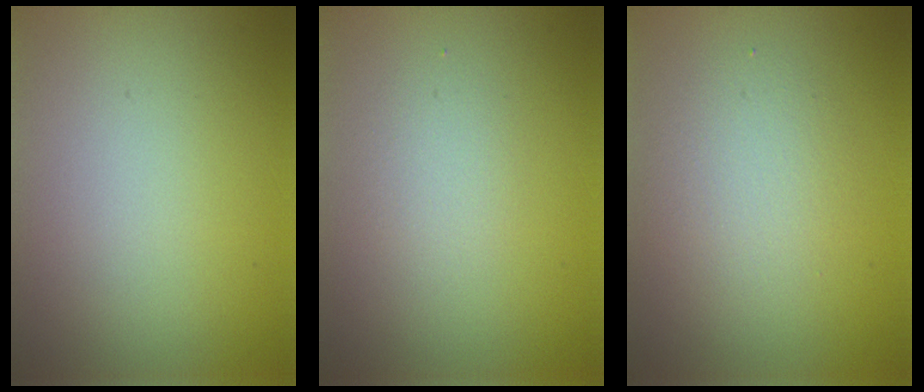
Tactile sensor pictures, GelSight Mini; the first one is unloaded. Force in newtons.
{"total": 1.3, "press": 1.3, "slide": 0.1}
{"total": 2.6, "press": 2.6, "slide": 0.2}